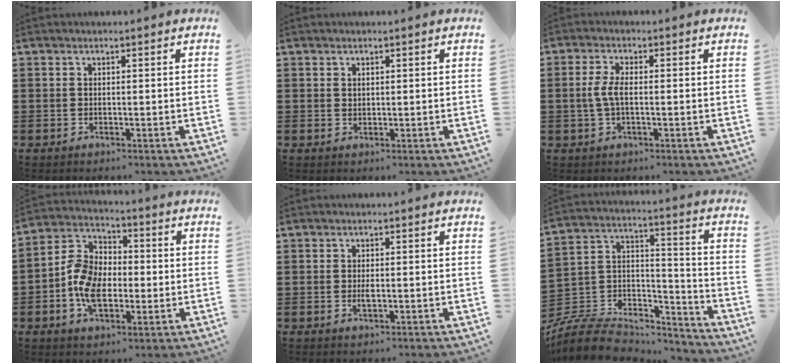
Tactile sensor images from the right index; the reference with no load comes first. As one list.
[{"total": 0.7, "force": [0.6, 0.3, 0.3], "torque": [-0.006, 0.002, 0.012]}, {"total": 3.6, "force": [-0.3, 1.1, 3.5], "torque": [-0.085, -0.004, -0.013]}, {"total": 8.9, "force": [-1.6, 6.2, 6.3], "torque": [-0.153, 0.009, -0.035]}, {"total": 1.8, "force": [-0.2, 0.7, 1.6], "torque": [-0.031, 0.000, -0.003]}, {"total": 9.1, "force": [-7.8, 3.8, 2.8], "torque": [-0.066, 0.017, -0.153]}]